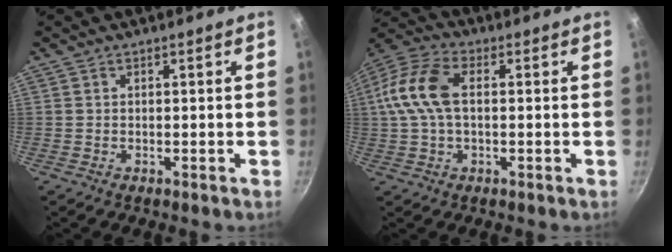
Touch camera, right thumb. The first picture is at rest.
{"total": 12.2, "force": [1.3, 7.1, 9.9], "torque": [-0.203, 0.027, 0.009]}